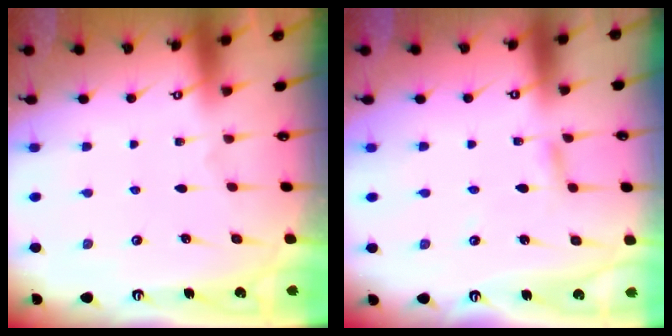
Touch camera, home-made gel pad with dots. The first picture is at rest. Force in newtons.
{"total": 2.9, "press": 2.8, "slide": 0.3}